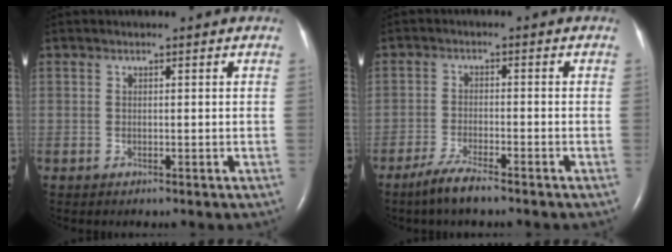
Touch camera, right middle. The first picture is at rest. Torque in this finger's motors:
{"motor_torque": [0.50, -0.38, 0.01, 0.02]}